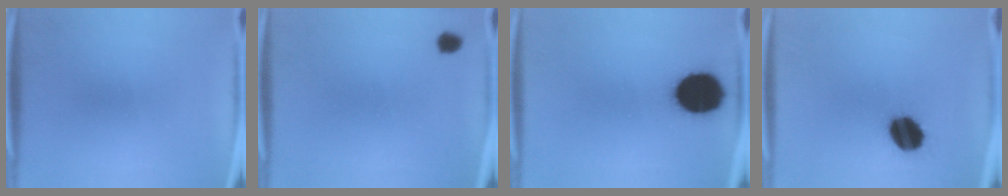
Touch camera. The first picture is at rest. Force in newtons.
{"total": 3.9}
{"total": 16.1}
{"total": 10.2}